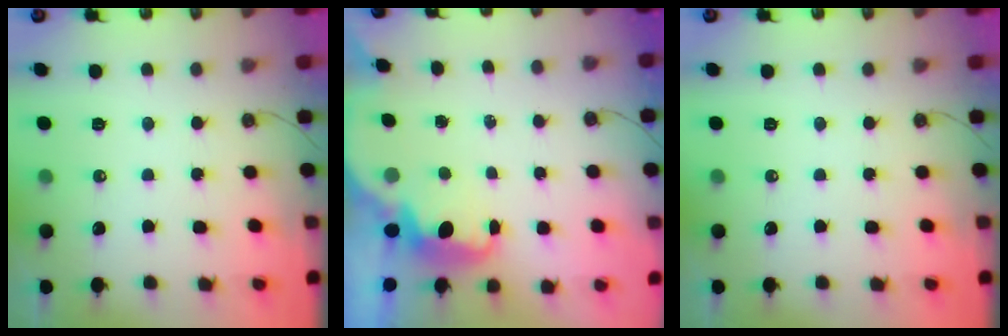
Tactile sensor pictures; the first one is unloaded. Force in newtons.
{"total": 2.5, "press": 2.5, "slide": 0.6}
{"total": 0.0}